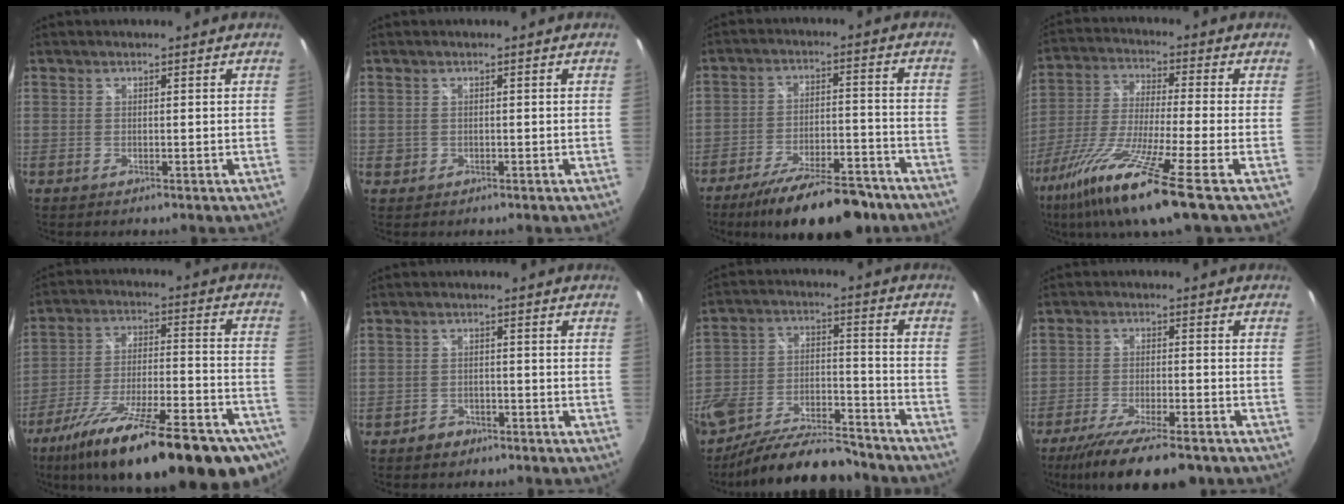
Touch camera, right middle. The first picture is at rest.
{"total": 1.5, "force": [-0.1, 1.5, 0.4], "torque": [-0.004, -0.002, -0.002]}
{"total": 18.0, "force": [-14.3, 5.0, 9.7], "torque": [-0.172, -0.017, -0.206]}
{"total": 16.8, "force": [-9.7, 0.6, 13.7], "torque": [-0.289, -0.047, -0.178]}
{"total": 31.4, "force": [-22.8, 7.5, 20.2], "torque": [-0.321, -0.057, -0.323]}
{"total": 3.0, "force": [-2.2, 2.0, 0.5], "torque": [-0.015, 0.007, -0.031]}
{"total": 17.9, "force": [-13.2, 6.9, 9.8], "torque": [-0.193, -0.016, -0.201]}
{"total": 14.7, "force": [-11.5, 3.1, 8.6], "torque": [-0.172, -0.038, -0.183]}